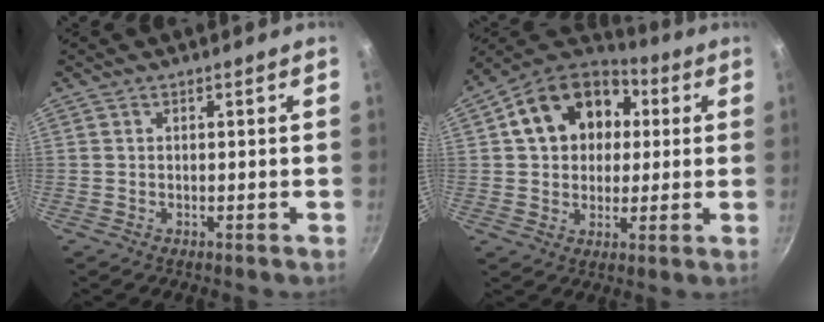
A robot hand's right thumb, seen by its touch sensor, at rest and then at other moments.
{"total": 17.9, "force": [4.1, 13.7, 10.8], "torque": [-0.158, 0.029, 0.056]}